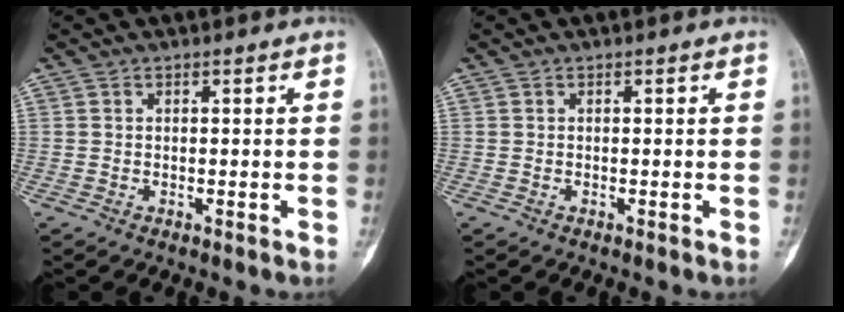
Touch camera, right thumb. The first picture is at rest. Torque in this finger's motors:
{"motor_torque": [-0.50, -0.43, 0.34, 0.03, -0.03]}